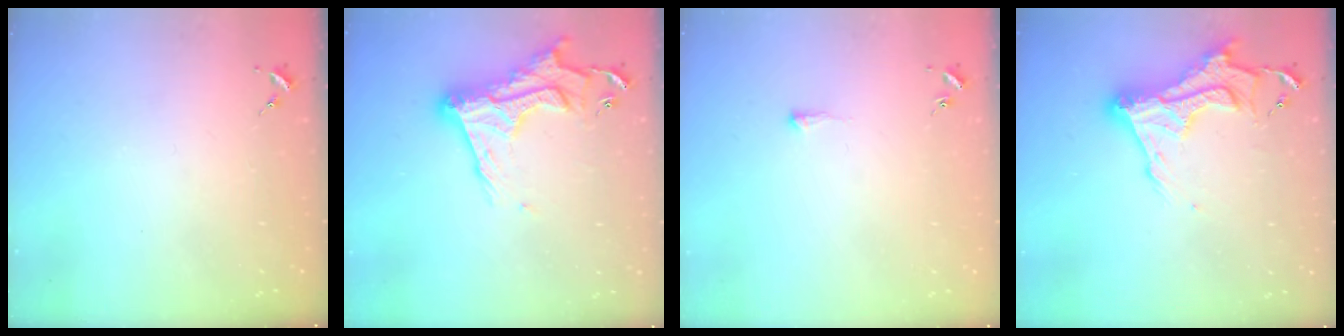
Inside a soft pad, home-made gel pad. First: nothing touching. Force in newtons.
{"total": 19.0, "press": 18.9, "slide": 1.5}
{"total": 2.9, "press": 2.8, "slide": 0.5}
{"total": 15.9, "press": 15.8, "slide": 1.3}